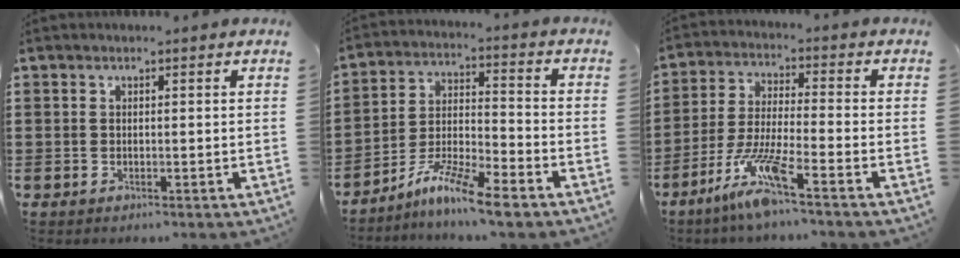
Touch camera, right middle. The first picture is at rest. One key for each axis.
{"total": 8.4, "fx": -7.0, "fy": 0.4, "fz": 4.7, "tx": -0.094, "ty": 0.000, "tz": -0.135}
{"total": 8.4, "fx": -5.8, "fy": 0.6, "fz": 6.1, "tx": -0.132, "ty": -0.014, "tz": -0.111}